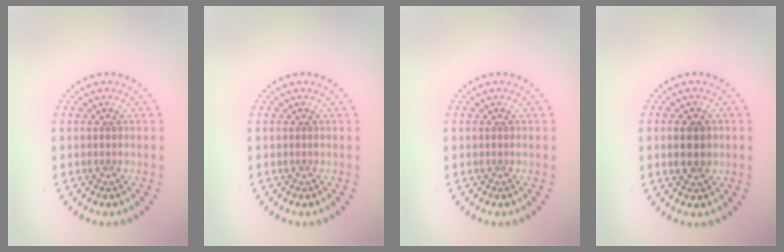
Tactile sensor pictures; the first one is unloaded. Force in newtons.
{"total": 0.0}
{"total": 0.0}
{"total": 2.4, "press": 2.4, "slide": 0.2}